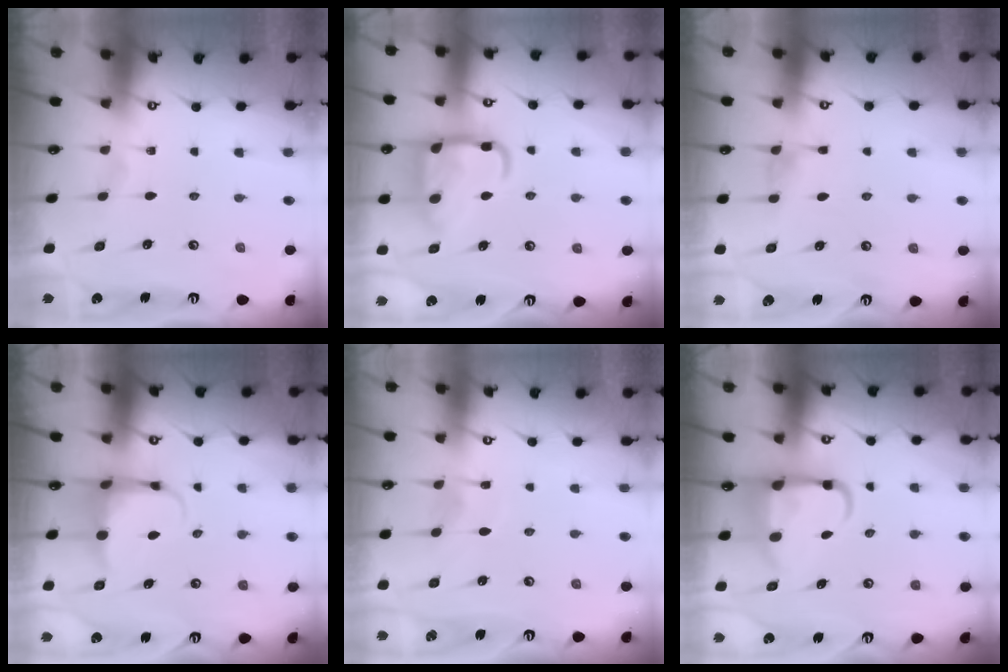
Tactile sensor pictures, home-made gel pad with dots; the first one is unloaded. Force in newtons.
{"total": 16.2, "press": 16.2, "slide": 1.5}
{"total": 5.6, "press": 5.6, "slide": 0.3}
{"total": 5.8, "press": 5.6, "slide": 1.2}
{"total": 5.2, "press": 5.1, "slide": 0.5}
{"total": 7.7, "press": 7.5, "slide": 1.5}